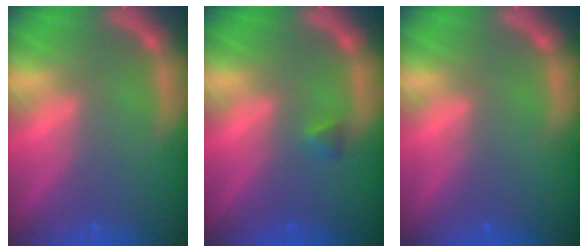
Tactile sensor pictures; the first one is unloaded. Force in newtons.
{"total": 0.9}
{"total": 0.0}